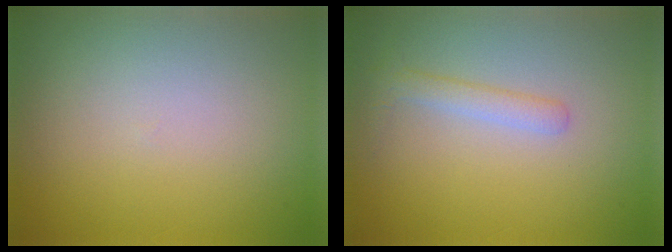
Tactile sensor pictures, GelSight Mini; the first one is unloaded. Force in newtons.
{"total": 1.6, "press": 1.6, "slide": 0.0}